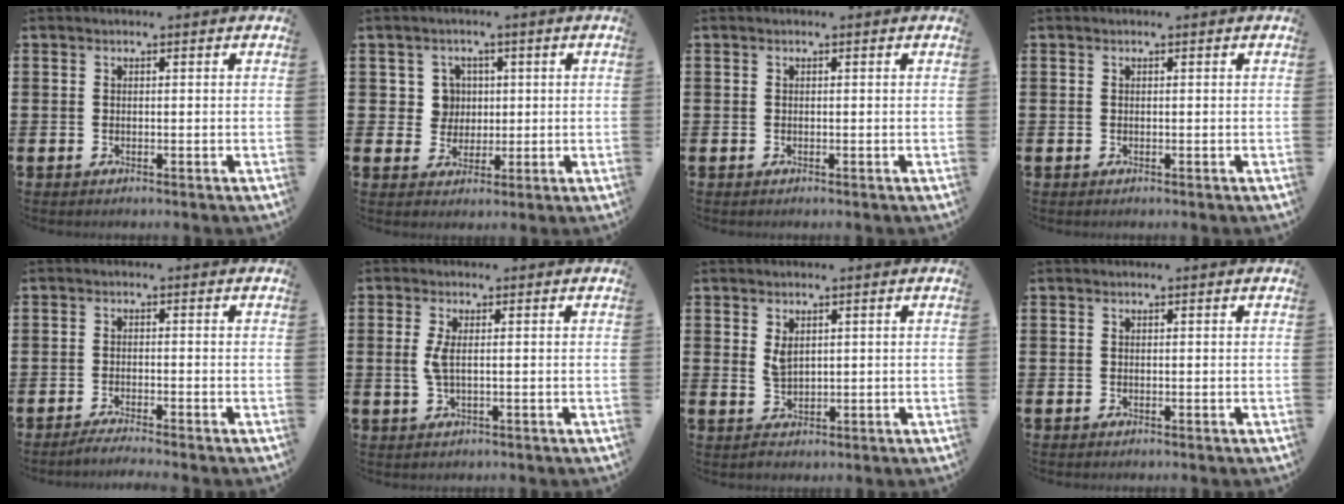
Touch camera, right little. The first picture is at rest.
{"total": 4.7, "force": [1.3, 4.4, 0.9], "torque": [-0.024, 0.010, 0.022]}
{"total": 0.0}
{"total": 0.0}
{"total": 1.6, "force": [-1.4, -0.1, 0.8], "torque": [-0.011, 0.001, -0.027]}
{"total": 2.6, "force": [0.4, 0.6, 2.5], "torque": [-0.056, 0.000, 0.004]}
{"total": 2.2, "force": [0.9, 1.4, 1.4], "torque": [-0.022, 0.000, 0.015]}
{"total": 0.0}